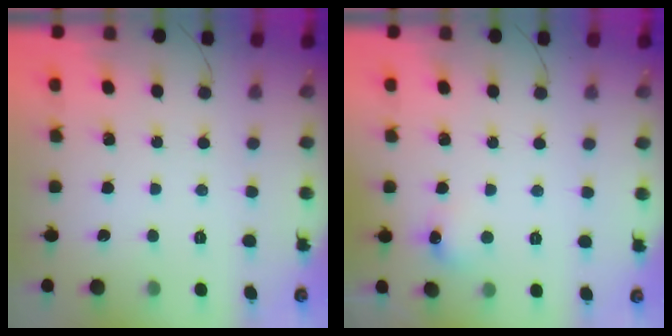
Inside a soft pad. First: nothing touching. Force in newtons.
{"total": 6.7, "press": 6.6, "slide": 1.4}